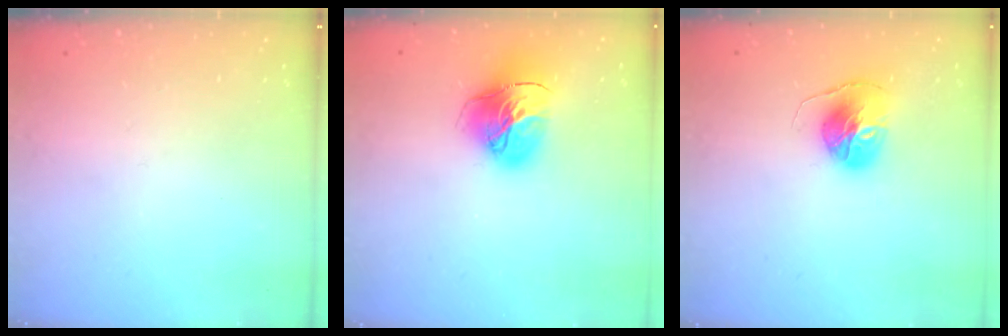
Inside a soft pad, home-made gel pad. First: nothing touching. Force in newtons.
{"total": 16.2, "press": 16.1, "slide": 1.6}
{"total": 10.1, "press": 10.1, "slide": 0.2}